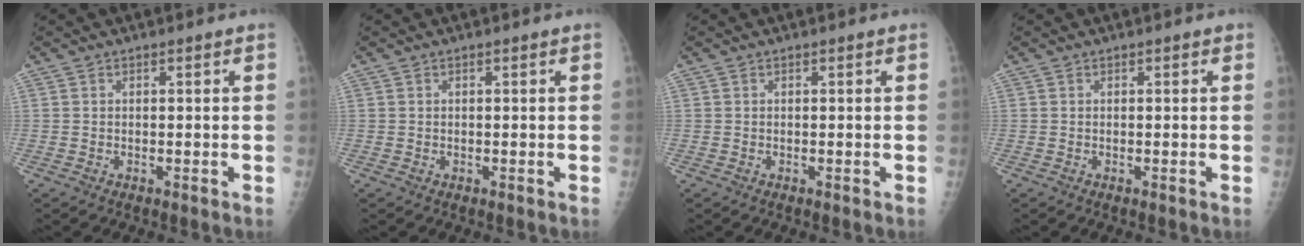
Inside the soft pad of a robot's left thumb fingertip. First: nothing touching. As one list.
[{"total": 0.0}, {"total": 0.0}, {"total": 0.0}]